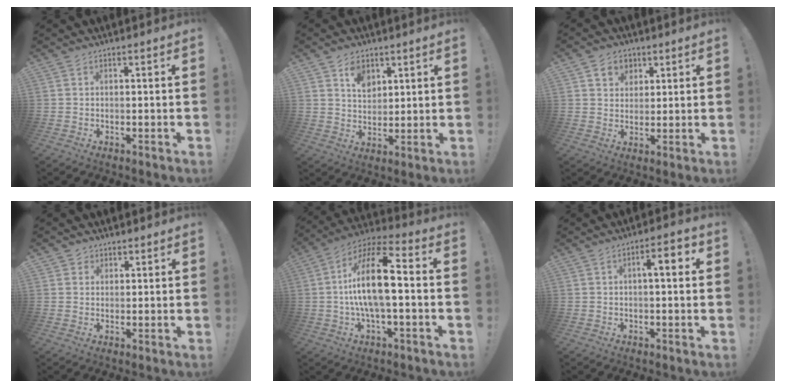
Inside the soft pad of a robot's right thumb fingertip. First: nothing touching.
{"total": 7.2, "force": [4.3, 5.2, 2.6], "torque": [-0.025, -0.028, 0.076]}
{"total": 6.5, "force": [3.4, 5.4, 1.5], "torque": [-0.010, -0.021, 0.065]}
{"total": 2.5, "force": [1.4, 2.1, -0.1], "torque": [0.002, -0.006, 0.026]}
{"total": 16.8, "force": [0.0, 5.8, 15.8], "torque": [-0.273, 0.004, -0.009]}
{"total": 5.2, "force": [1.1, 1.2, 5.0], "torque": [-0.074, 0.002, 0.010]}